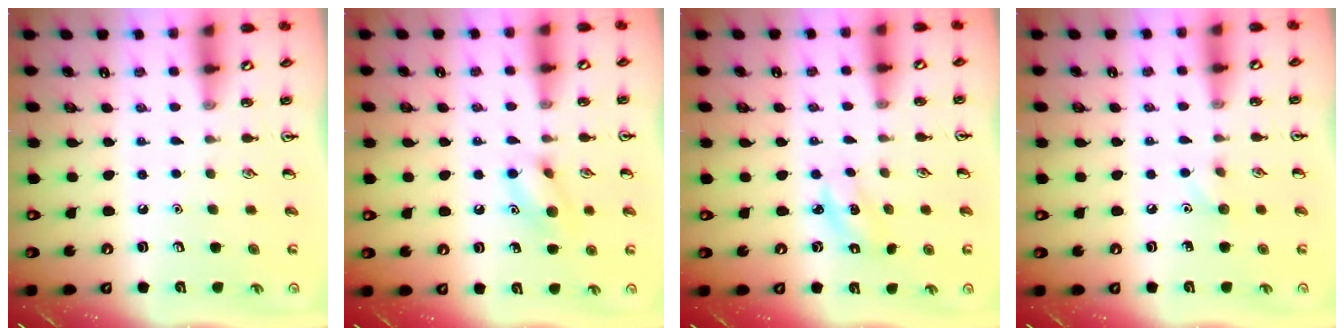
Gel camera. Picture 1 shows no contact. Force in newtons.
{"total": 9.5, "press": 9.4, "slide": 1.5}
{"total": 2.4, "press": 2.3, "slide": 0.5}
{"total": 4.7, "press": 4.4, "slide": 1.5}